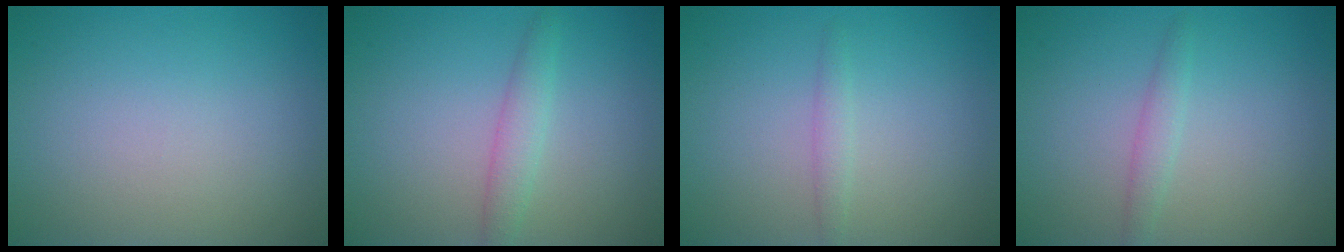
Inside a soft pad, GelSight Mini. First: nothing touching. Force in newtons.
{"total": 2.0, "press": 2.0, "slide": 0.0}
{"total": 1.1, "press": 1.1, "slide": 0.0}
{"total": 1.3, "press": 1.3, "slide": 0.1}